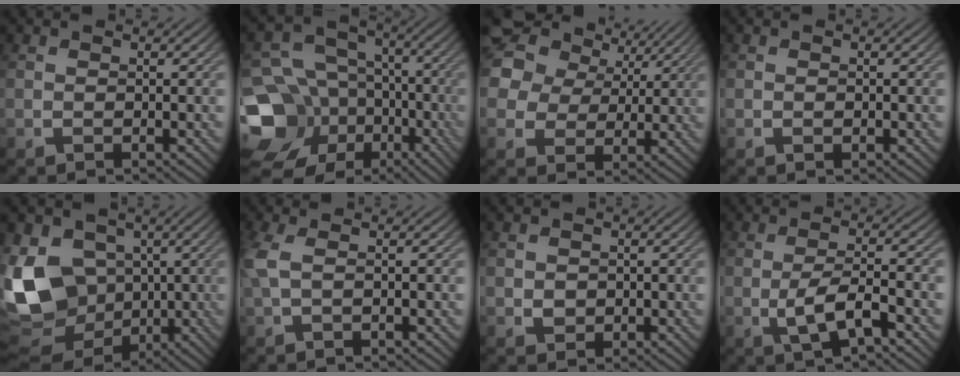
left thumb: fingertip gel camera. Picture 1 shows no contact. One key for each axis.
{"total": 17.8, "fx": -5.8, "fy": 14.7, "fz": 8.1, "tx": -0.217, "ty": -0.018, "tz": -0.081}
{"total": 15.7, "fx": 8.3, "fy": 11.3, "fz": 7.1, "tx": -0.231, "ty": 0.045, "tz": 0.176}
{"total": 0.5, "fx": -0.2, "fy": 0.3, "fz": 0.3, "tx": -0.003, "ty": -0.003, "tz": -0.003}
{"total": 17.0, "fx": -0.9, "fy": 13.4, "fz": 10.4, "tx": -0.254, "ty": -0.016, "tz": -0.003}
{"total": 3.0, "fx": 0.3, "fy": 0.8, "fz": 2.8, "tx": -0.071, "ty": 0.009, "tz": -0.002}
{"total": 1.5, "fx": -0.1, "fy": 1.4, "fz": 0.6, "tx": -0.013, "ty": -0.006, "tz": -0.003}
{"total": 5.4, "fx": -1.9, "fy": 1.5, "fz": 4.8, "tx": -0.099, "ty": 0.001, "tz": -0.035}